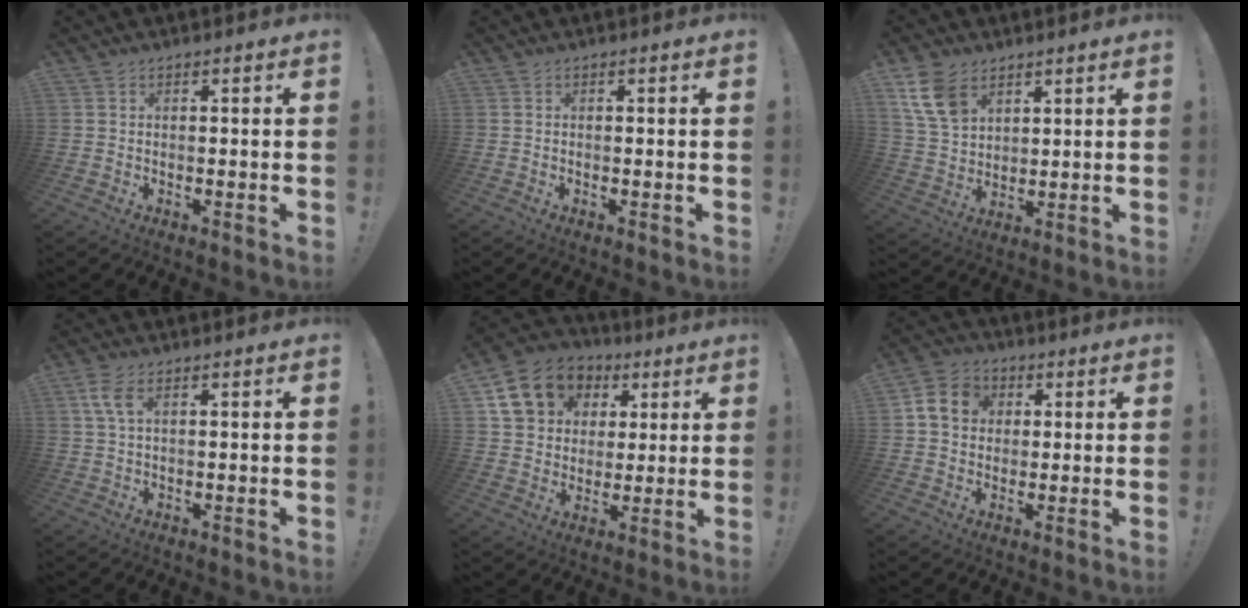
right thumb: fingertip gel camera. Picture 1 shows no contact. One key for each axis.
{"total": 0.0}
{"total": 11.1, "fx": 6.1, "fy": 7.3, "fz": 5.6, "tx": -0.113, "ty": -0.020, "tz": 0.124}
{"total": 4.7, "fx": 1.5, "fy": 1.9, "fz": 4.0, "tx": -0.090, "ty": 0.002, "tz": 0.027}
{"total": 14.3, "fx": 6.1, "fy": 11.6, "fz": 5.7, "tx": -0.076, "ty": -0.024, "tz": 0.126}
{"total": 9.6, "fx": 2.0, "fy": 8.2, "fz": 4.6, "tx": -0.067, "ty": 0.010, "tz": 0.044}